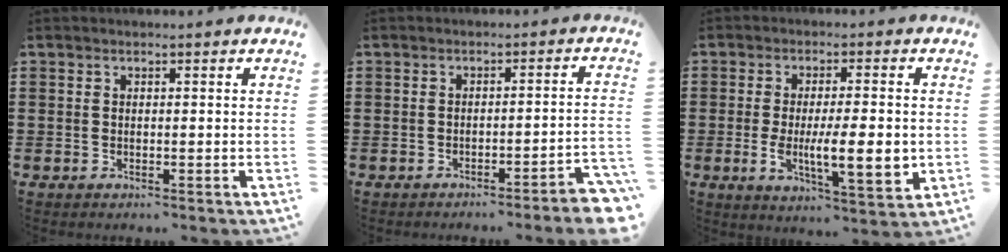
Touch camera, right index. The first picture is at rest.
{"total": 3.3, "force": [-2.7, -0.4, 1.8], "torque": [-0.031, -0.011, -0.054]}
{"total": 10.0, "force": [-1.3, 2.8, 9.5], "torque": [-0.171, -0.013, -0.021]}